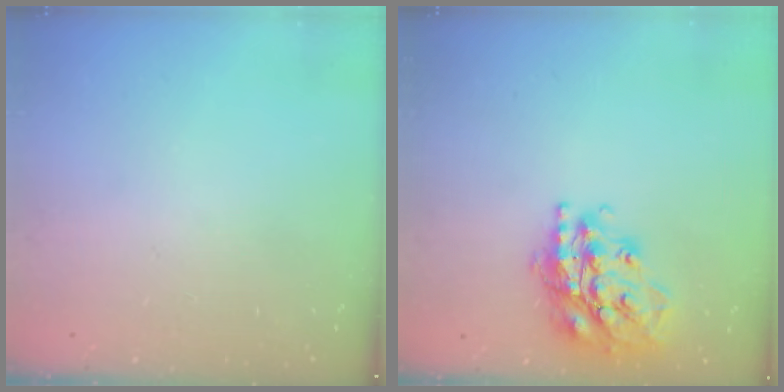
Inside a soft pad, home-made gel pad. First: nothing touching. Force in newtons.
{"total": 20.3, "press": 20.3, "slide": 1.6}